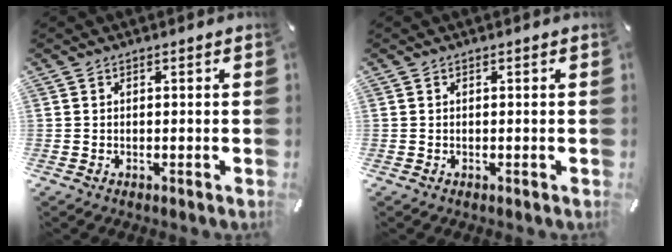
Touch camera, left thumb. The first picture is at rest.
{"total": 0.0}